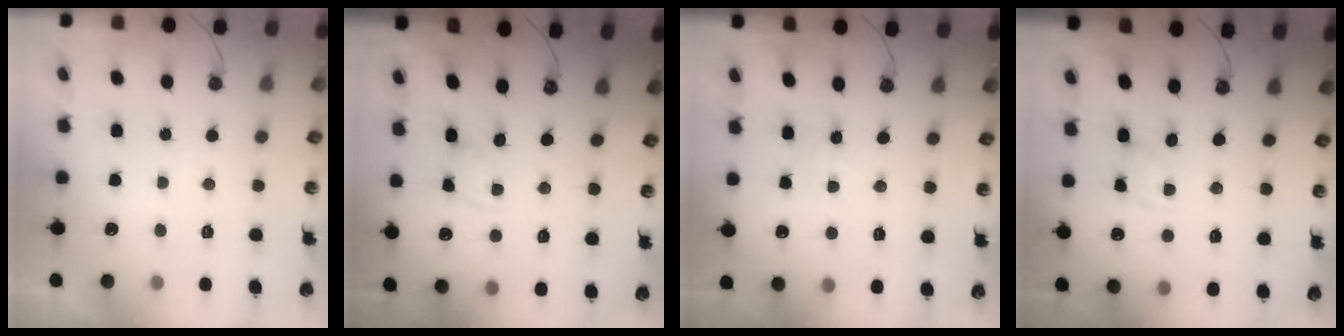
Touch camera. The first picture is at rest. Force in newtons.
{"total": 2.1, "press": 2.1, "slide": 0.0}
{"total": 3.7, "press": 3.6, "slide": 0.5}
{"total": 1.9, "press": 1.9, "slide": 0.3}